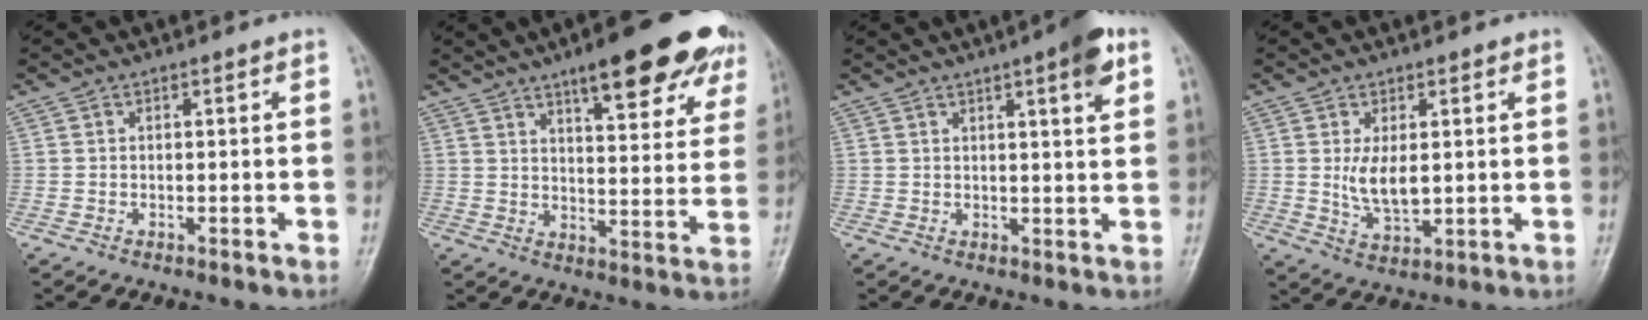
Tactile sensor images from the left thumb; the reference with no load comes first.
{"total": 19.8, "force": [12.6, 5.8, 14.1], "torque": [-0.151, -0.042, 0.164]}
{"total": 6.4, "force": [3.2, 1.0, 5.4], "torque": [-0.070, -0.011, 0.040]}
{"total": 6.0, "force": [0.9, 3.1, 5.0], "torque": [-0.084, -0.016, 0.023]}